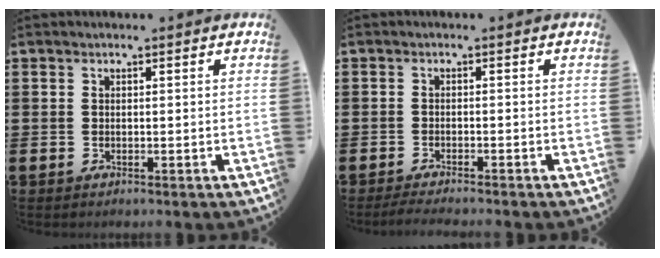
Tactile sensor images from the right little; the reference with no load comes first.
{"total": 1.4, "force": [-1.2, -0.1, 0.6], "torque": [-0.009, 0.001, -0.024]}